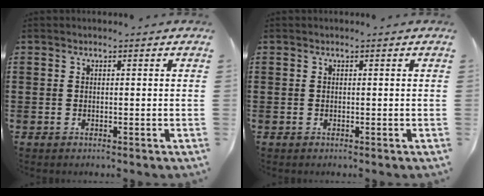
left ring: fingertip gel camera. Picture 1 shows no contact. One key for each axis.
{"total": 0.0}